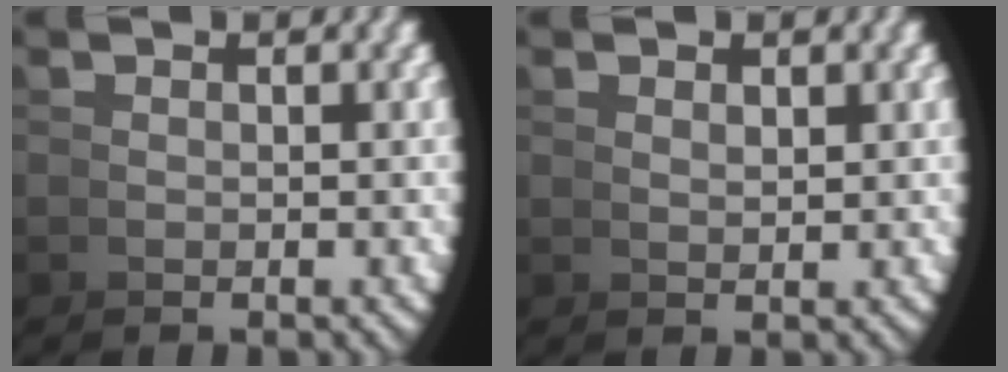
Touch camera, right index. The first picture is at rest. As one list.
[{"total": 1.6, "force": [1.3, -1.0, -0.1], "torque": [0.009, 0.001, 0.030]}]